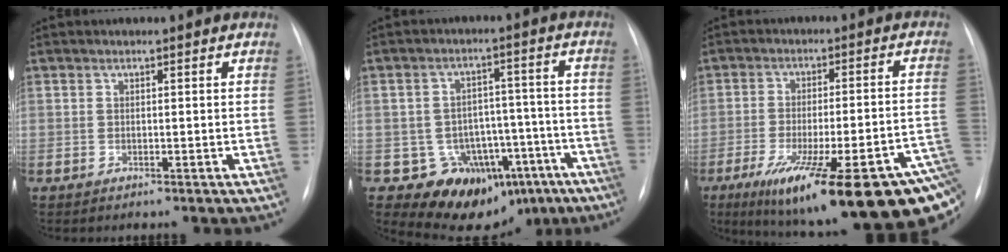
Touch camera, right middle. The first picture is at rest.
{"total": 13.2, "force": [-8.0, 9.6, 4.1], "torque": [-0.019, 0.067, -0.099]}
{"total": 26.3, "force": [-14.8, 3.8, 21.3], "torque": [-0.237, -0.010, -0.216]}